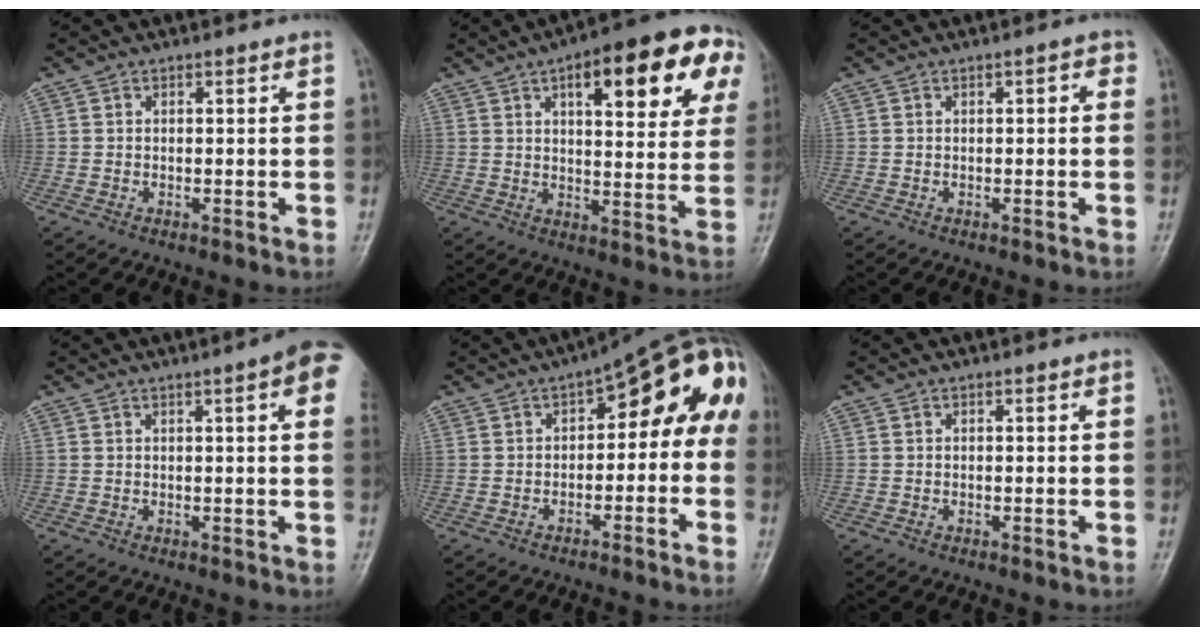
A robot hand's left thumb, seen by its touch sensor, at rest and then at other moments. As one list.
[{"total": 20.2, "force": [8.3, 7.4, 16.9], "torque": [-0.189, 0.004, 0.105]}, {"total": 1.8, "force": [0.3, 1.1, 1.4], "torque": [-0.005, 0.005, -0.004]}, {"total": 8.2, "force": [3.0, 1.6, 7.5], "torque": [-0.079, 0.002, 0.026]}, {"total": 13.7, "force": [-0.9, 7.5, 11.4], "torque": [-0.106, 0.060, -0.022]}, {"total": 0.0}]